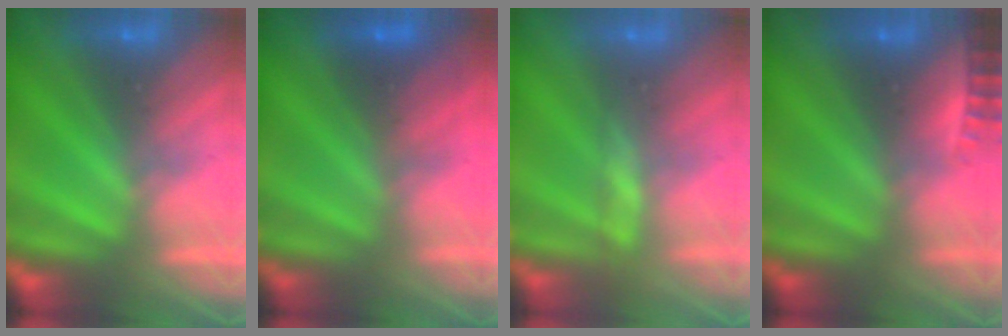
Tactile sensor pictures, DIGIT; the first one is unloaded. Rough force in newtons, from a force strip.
{"total": 1.7}
{"total": 2.7}
{"total": 2.3}